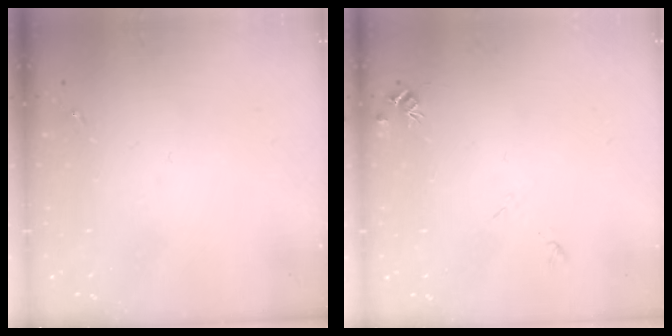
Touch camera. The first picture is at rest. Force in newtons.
{"total": 5.5, "press": 5.5, "slide": 0.7}